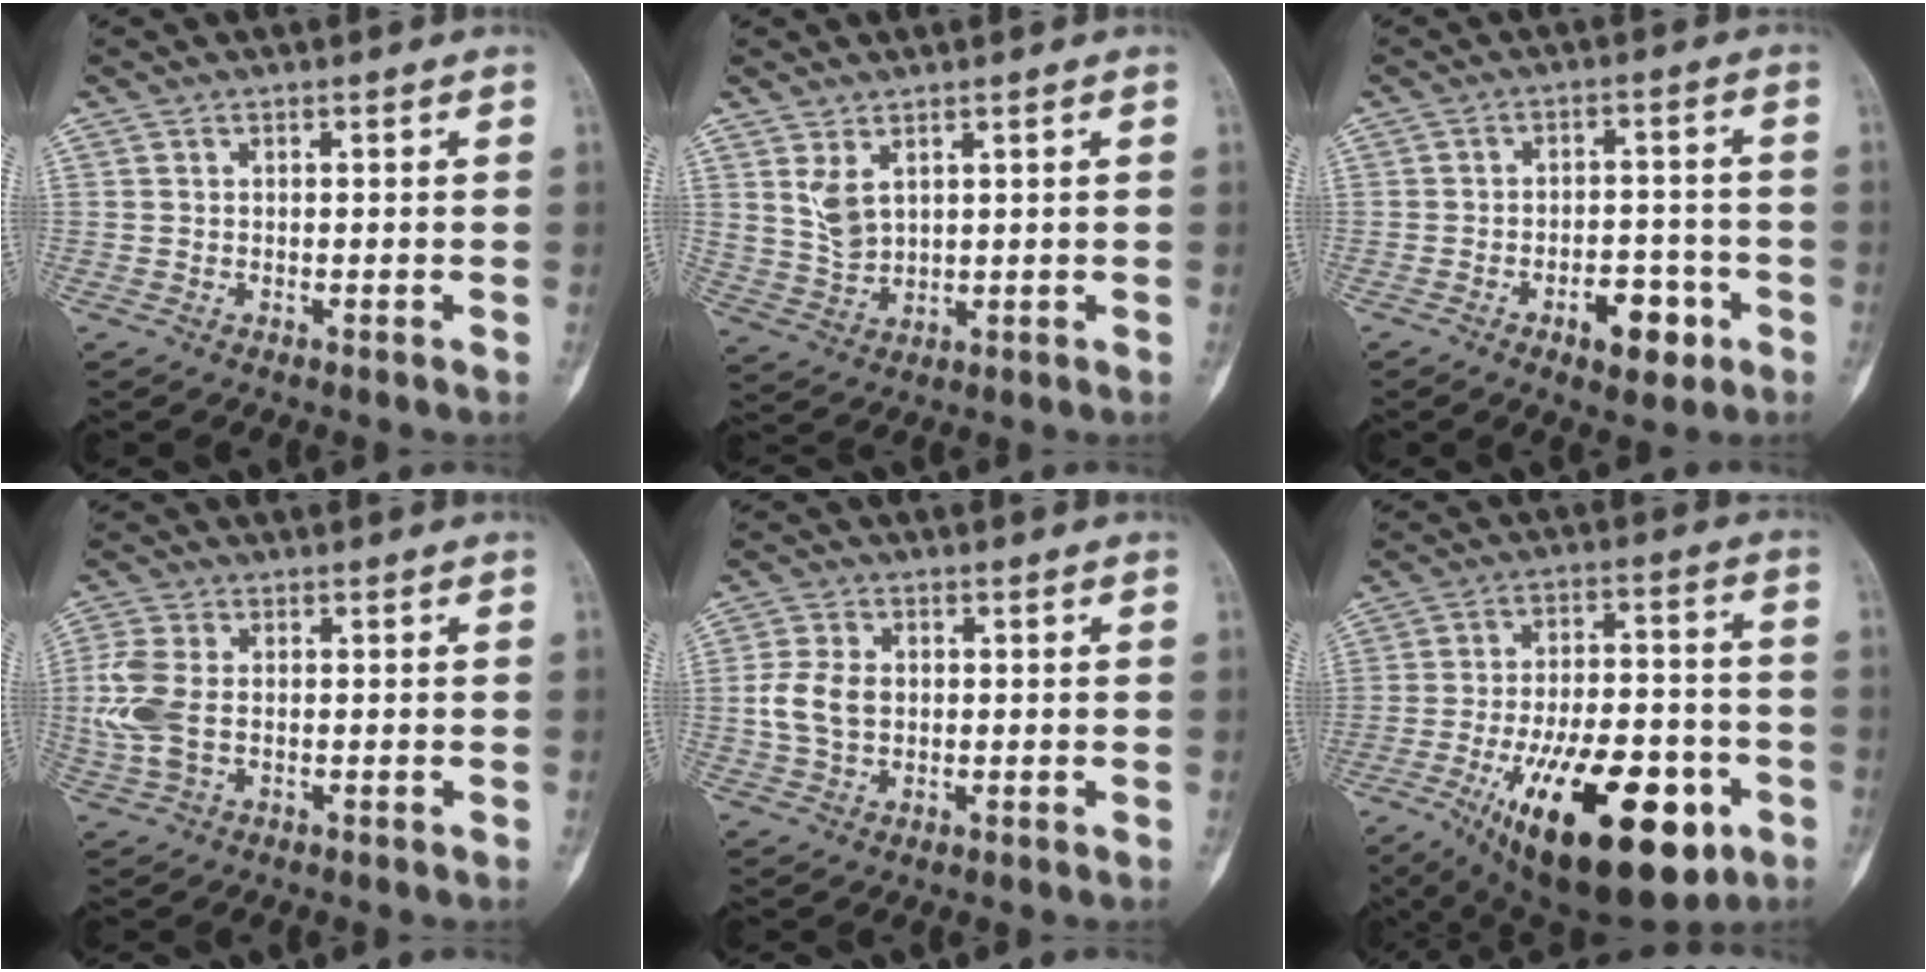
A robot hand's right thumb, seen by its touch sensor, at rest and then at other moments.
{"total": 4.8, "force": [2.1, 2.7, 3.4], "torque": [-0.062, -0.014, 0.053]}
{"total": 7.6, "force": [-3.7, 3.9, 5.4], "torque": [-0.057, 0.029, -0.050]}
{"total": 7.8, "force": [-0.5, 4.7, 6.2], "torque": [-0.165, 0.005, -0.012]}
{"total": 6.6, "force": [0.1, 4.6, 4.7], "torque": [-0.097, 0.007, 0.002]}
{"total": 27.1, "force": [-11.6, 11.6, 21.6], "torque": [-0.328, 0.033, -0.170]}